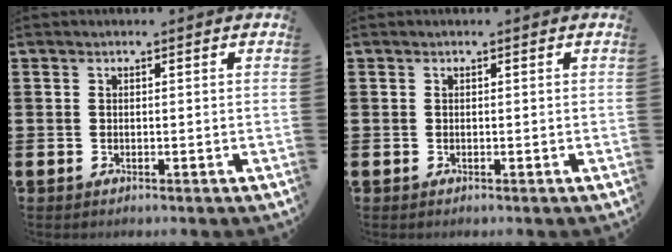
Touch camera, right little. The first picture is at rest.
{"total": 0.0}